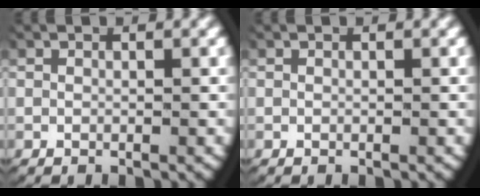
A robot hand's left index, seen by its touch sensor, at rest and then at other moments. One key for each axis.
{"total": 0.0}